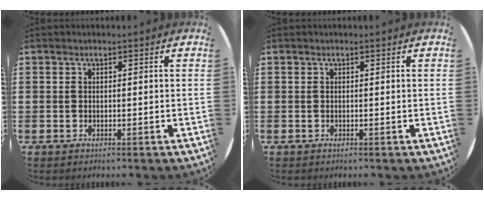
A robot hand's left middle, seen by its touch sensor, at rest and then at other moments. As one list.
[{"total": 0.0}]